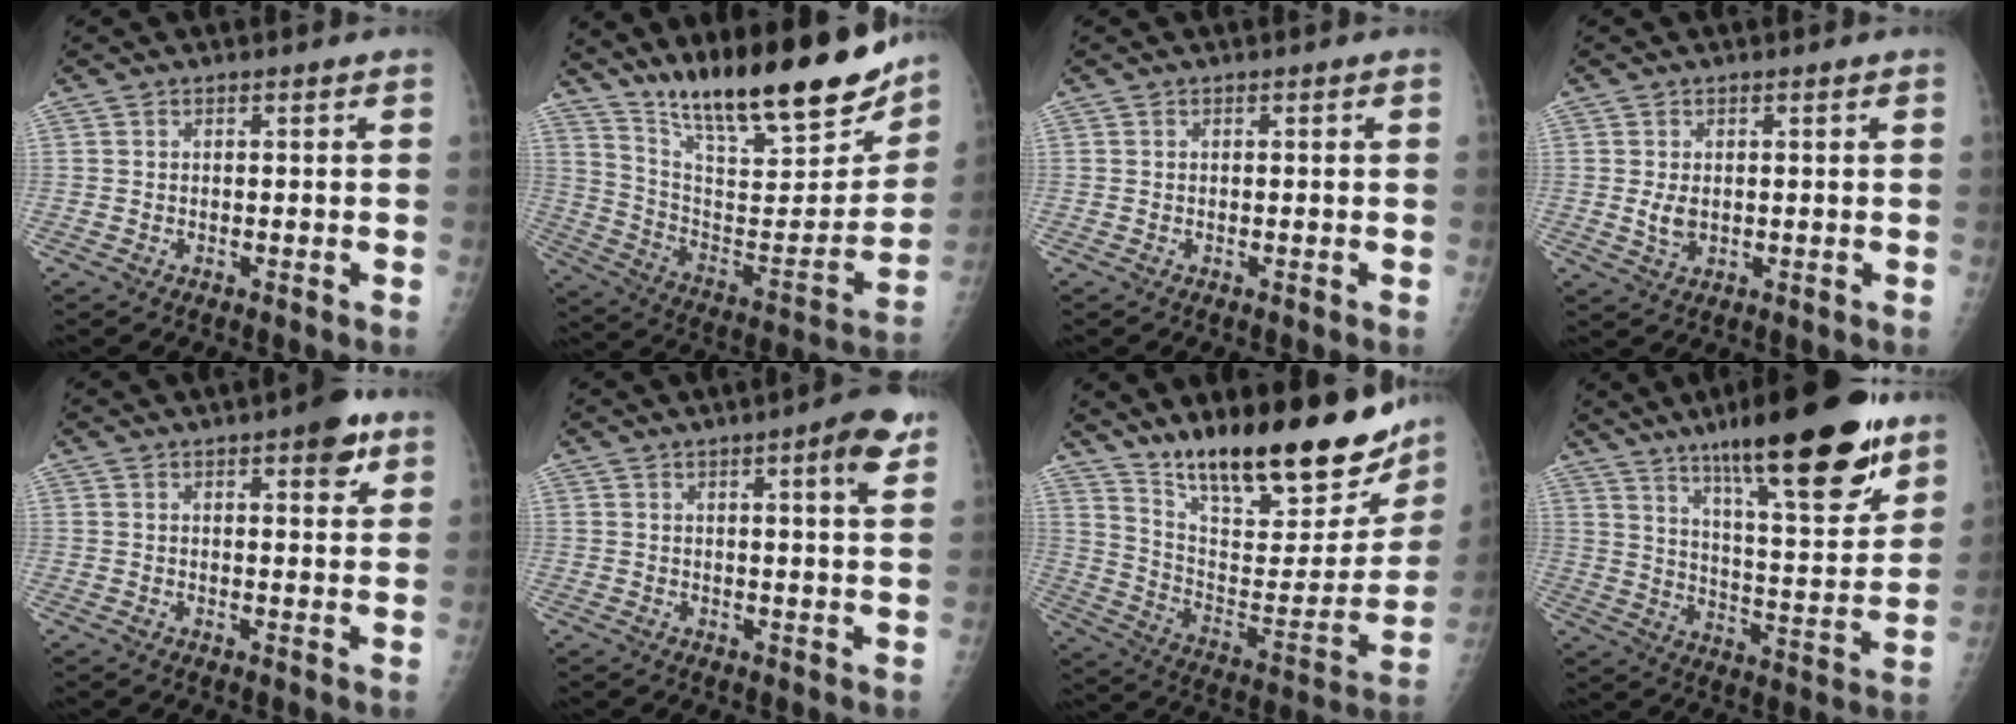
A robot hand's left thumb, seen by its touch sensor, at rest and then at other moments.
{"total": 25.3, "force": [19.6, 5.9, 14.9], "torque": [-0.207, -0.093, 0.317]}
{"total": 0.0}
{"total": 2.9, "force": [0.4, 1.8, 2.2], "torque": [-0.036, -0.008, 0.014]}
{"total": 5.7, "force": [3.3, 2.0, 4.3], "torque": [-0.041, -0.012, 0.036]}
{"total": 6.6, "force": [3.6, 0.8, 5.4], "torque": [-0.069, -0.015, 0.044]}
{"total": 28.0, "force": [20.7, 8.2, 16.9], "torque": [-0.227, -0.087, 0.316]}
{"total": 24.8, "force": [16.0, 5.6, 18.0], "torque": [-0.252, -0.067, 0.255]}